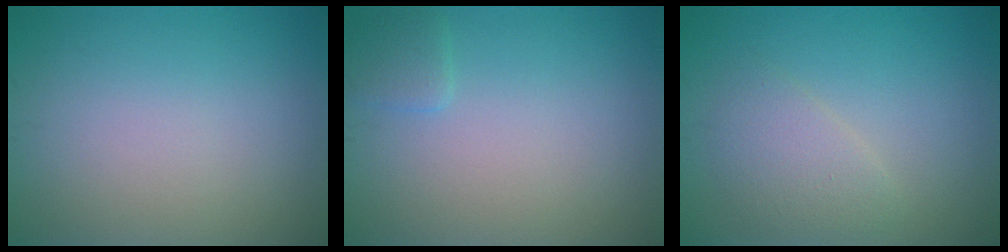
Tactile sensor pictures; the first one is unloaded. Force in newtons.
{"total": 1.2, "press": 1.2, "slide": 0.2}
{"total": 2.4, "press": 2.3, "slide": 0.2}